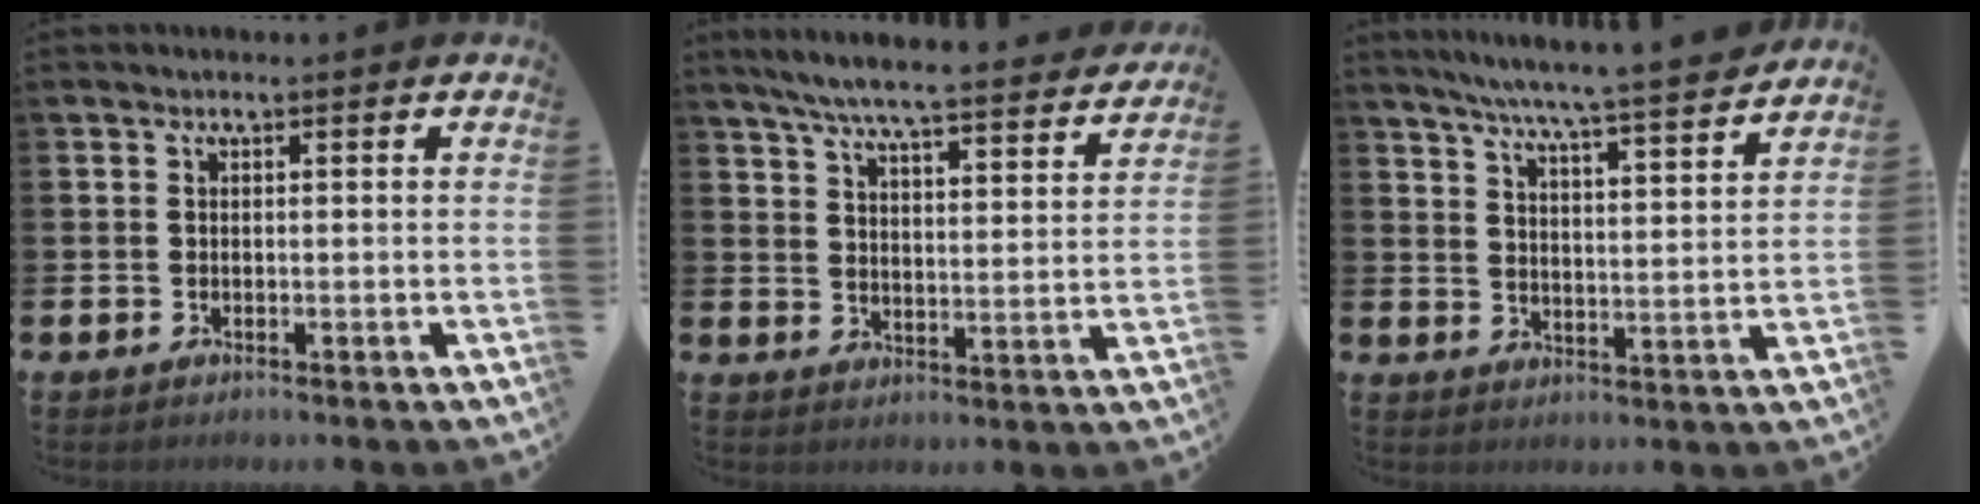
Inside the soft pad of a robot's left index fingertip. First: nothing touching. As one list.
[{"total": 6.8, "force": [6.3, 0.3, 2.5], "torque": [-0.068, -0.047, 0.107]}, {"total": 7.1, "force": [6.7, -0.5, 2.4], "torque": [-0.065, -0.050, 0.115]}]